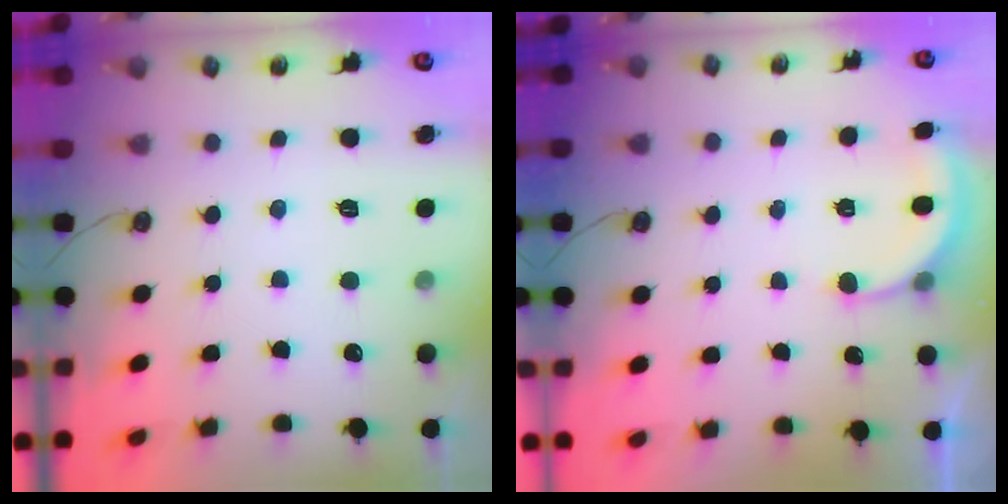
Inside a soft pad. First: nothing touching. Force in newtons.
{"total": 3.3, "press": 3.3, "slide": 0.6}